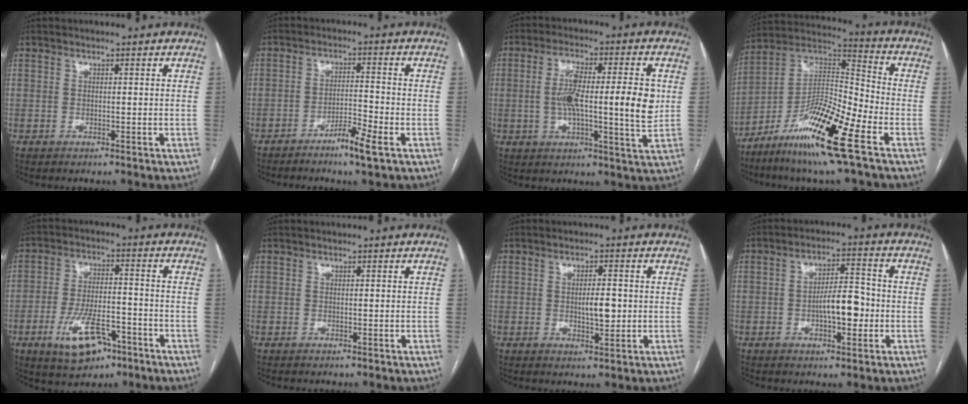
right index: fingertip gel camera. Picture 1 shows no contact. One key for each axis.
{"total": 5.3, "fx": -3.3, "fy": -0.1, "fz": 4.2, "tx": -0.071, "ty": -0.006, "tz": -0.061}
{"total": 13.2, "fx": 0.6, "fy": 2.1, "fz": 13.0, "tx": -0.215, "ty": 0.009, "tz": 0.004}
{"total": 17.5, "fx": -9.1, "fy": 1.5, "fz": 14.8, "tx": -0.281, "ty": -0.004, "tz": -0.161}
{"total": 10.5, "fx": -5.5, "fy": 4.5, "fz": 7.7, "tx": -0.150, "ty": 0.001, "tz": -0.087}
{"total": 0.0}
{"total": 3.9, "fx": -0.1, "fy": 1.2, "fz": 3.7, "tx": -0.062, "ty": -0.001, "tz": 0.001}
{"total": 7.1, "fx": -1.4, "fy": 2.5, "fz": 6.5, "tx": -0.111, "ty": 0.014, "tz": -0.021}